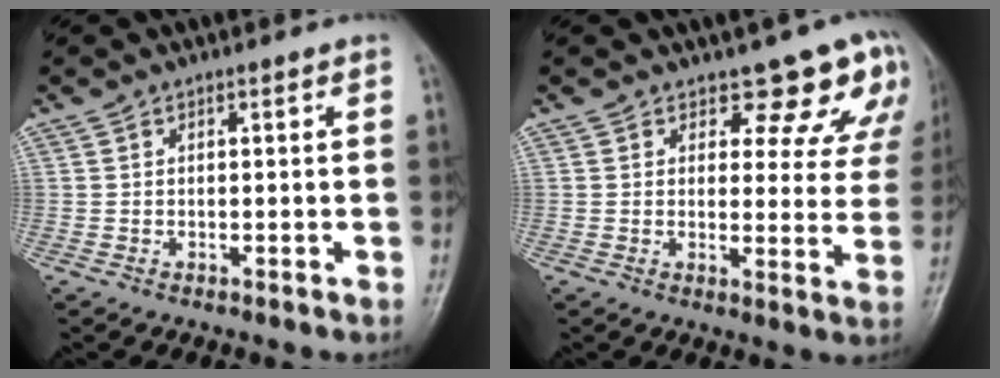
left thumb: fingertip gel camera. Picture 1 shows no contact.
{"total": 9.6, "force": [7.4, 4.9, 3.8], "torque": [0.004, -0.044, 0.068]}